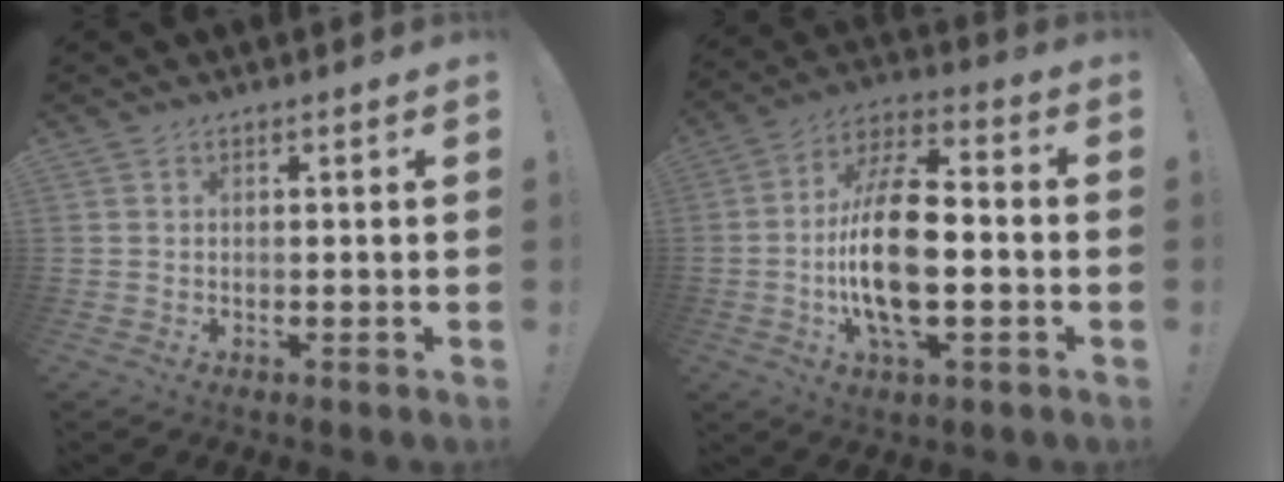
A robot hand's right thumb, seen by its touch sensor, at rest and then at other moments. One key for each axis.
{"total": 18.9, "fx": -2.8, "fy": 8.5, "fz": 16.7, "tx": -0.322, "ty": 0.000, "tz": -0.051}